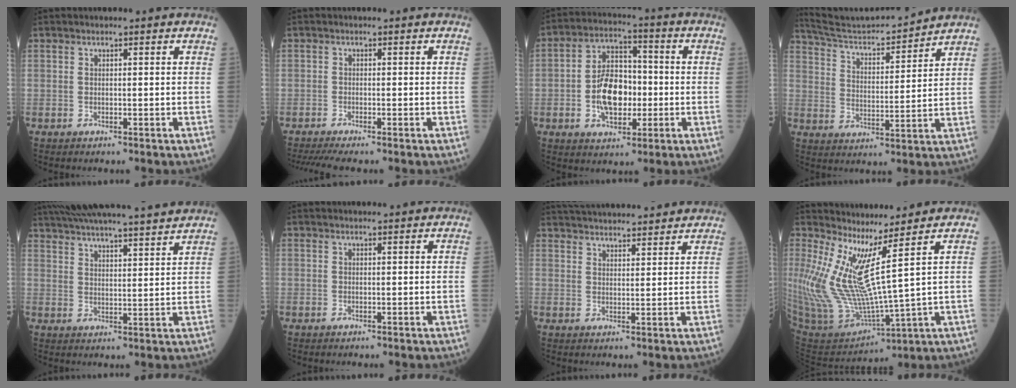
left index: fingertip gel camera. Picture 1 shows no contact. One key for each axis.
{"total": 3.8, "fx": -3.3, "fy": -0.2, "fz": 1.9, "tx": -0.031, "ty": -0.009, "tz": -0.058}
{"total": 9.6, "fx": -1.8, "fy": 5.4, "fz": 7.7, "tx": -0.152, "ty": 0.020, "tz": -0.022}
{"total": 15.1, "fx": 14.4, "fy": 0.2, "fz": 4.4, "tx": -0.088, "ty": 0.007, "tz": 0.237}
{"total": 20.9, "fx": 19.1, "fy": 0.7, "fz": 8.5, "tx": -0.148, "ty": 0.008, "tz": 0.276}
{"total": 1.7, "fx": 1.7, "fy": 0.0, "fz": 0.4, "tx": -0.009, "ty": 0.013, "tz": 0.024}
{"total": 16.3, "fx": 15.4, "fy": 2.1, "fz": 5.0, "tx": -0.083, "ty": 0.038, "tz": 0.224}
{"total": 11.4, "fx": 5.5, "fy": -0.7, "fz": 9.9, "tx": -0.218, "ty": -0.030, "tz": 0.128}